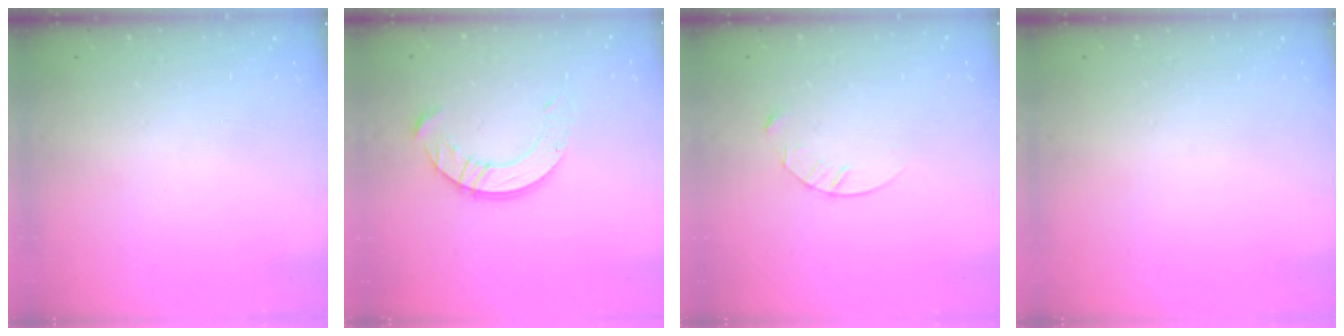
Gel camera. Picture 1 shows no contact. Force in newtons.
{"total": 10.5, "press": 10.5, "slide": 0.9}
{"total": 4.1, "press": 4.1, "slide": 0.5}
{"total": 0.0}